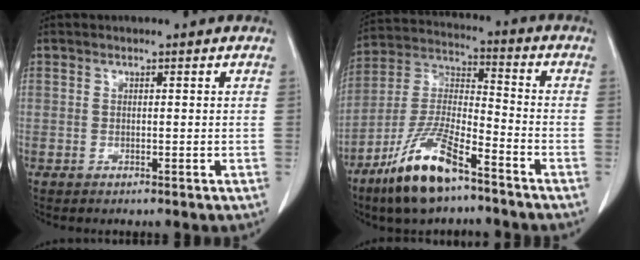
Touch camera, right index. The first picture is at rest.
{"total": 14.3, "force": [-9.4, 3.4, 10.2], "torque": [-0.215, -0.014, -0.177]}